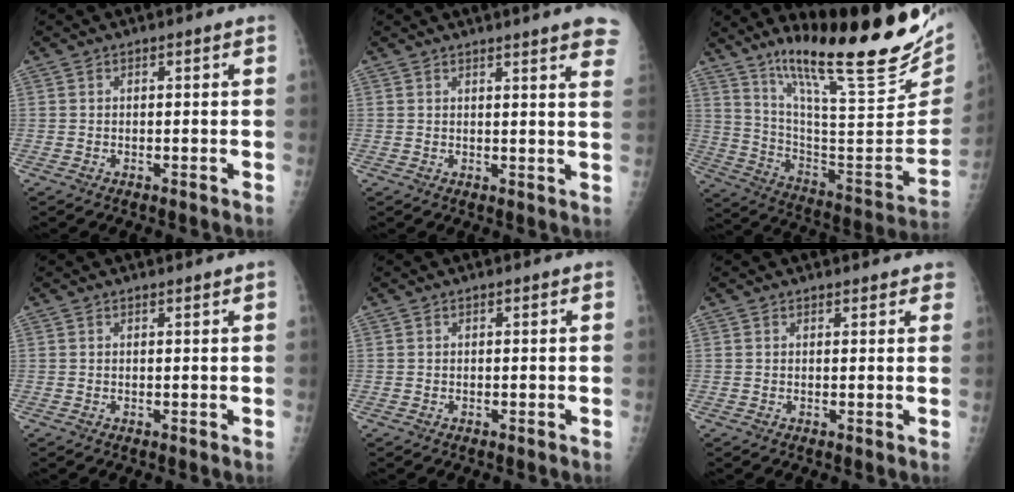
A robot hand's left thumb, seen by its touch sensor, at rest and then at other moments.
{"total": 10.5, "force": [8.0, 0.9, 6.7], "torque": [-0.066, -0.023, 0.075]}
{"total": 31.7, "force": [21.2, 6.9, 22.5], "torque": [-0.306, -0.092, 0.329]}
{"total": 0.8, "force": [0.7, -0.2, 0.3], "torque": [-0.005, -0.003, 0.014]}
{"total": 0.0}
{"total": 2.9, "force": [2.6, 1.1, 0.8], "torque": [0.016, -0.005, 0.021]}